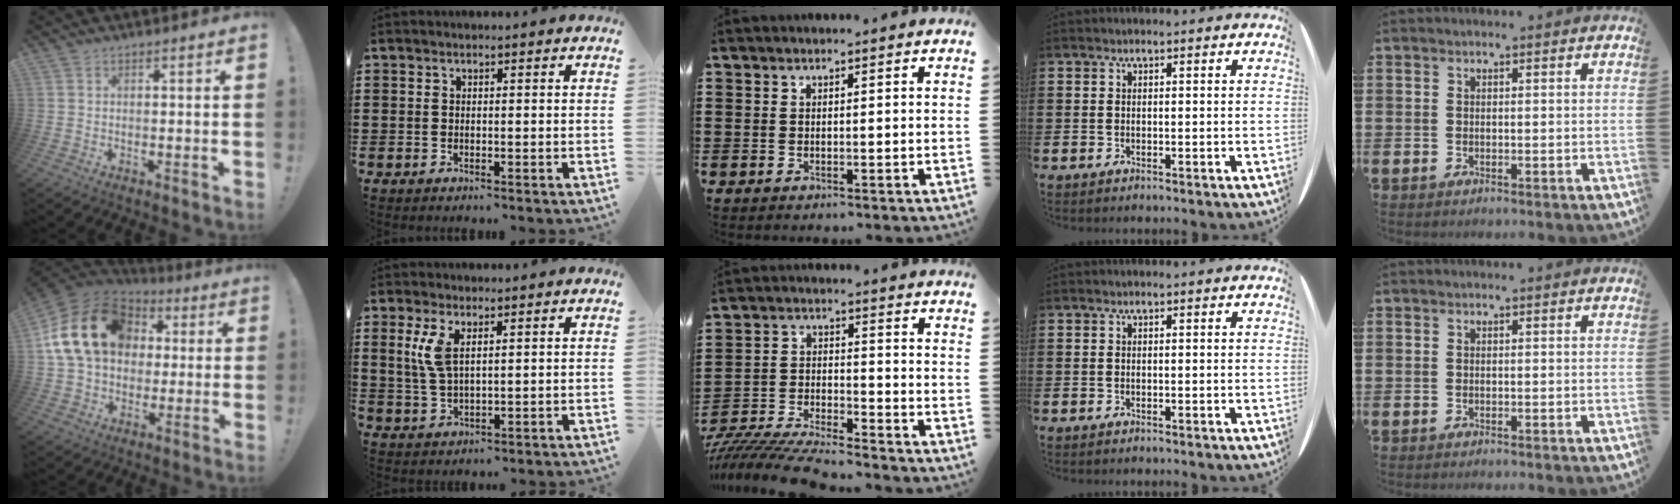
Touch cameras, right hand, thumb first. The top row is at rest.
{"thumb": {"total": 21.5, "force": [5.1, 15.8, 13.6], "torque": [-0.248, 0.002, 0.102]}, "index": {"total": 5.0, "force": [2.0, 2.0, 4.1], "torque": [-0.104, 0.000, 0.029]}, "middle": {"total": 8.6, "force": [-8.4, 0.2, 1.8], "torque": [-0.040, 0.005, -0.167]}}